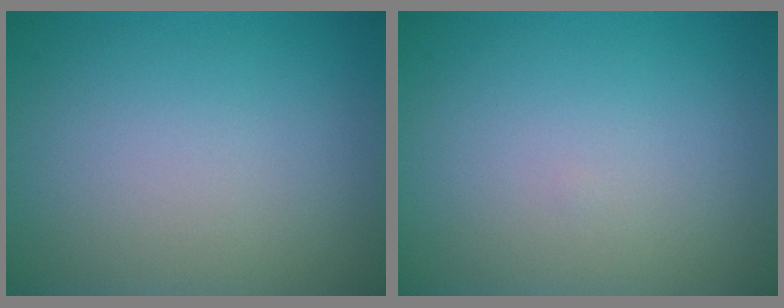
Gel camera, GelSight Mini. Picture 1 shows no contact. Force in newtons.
{"total": 0.0}